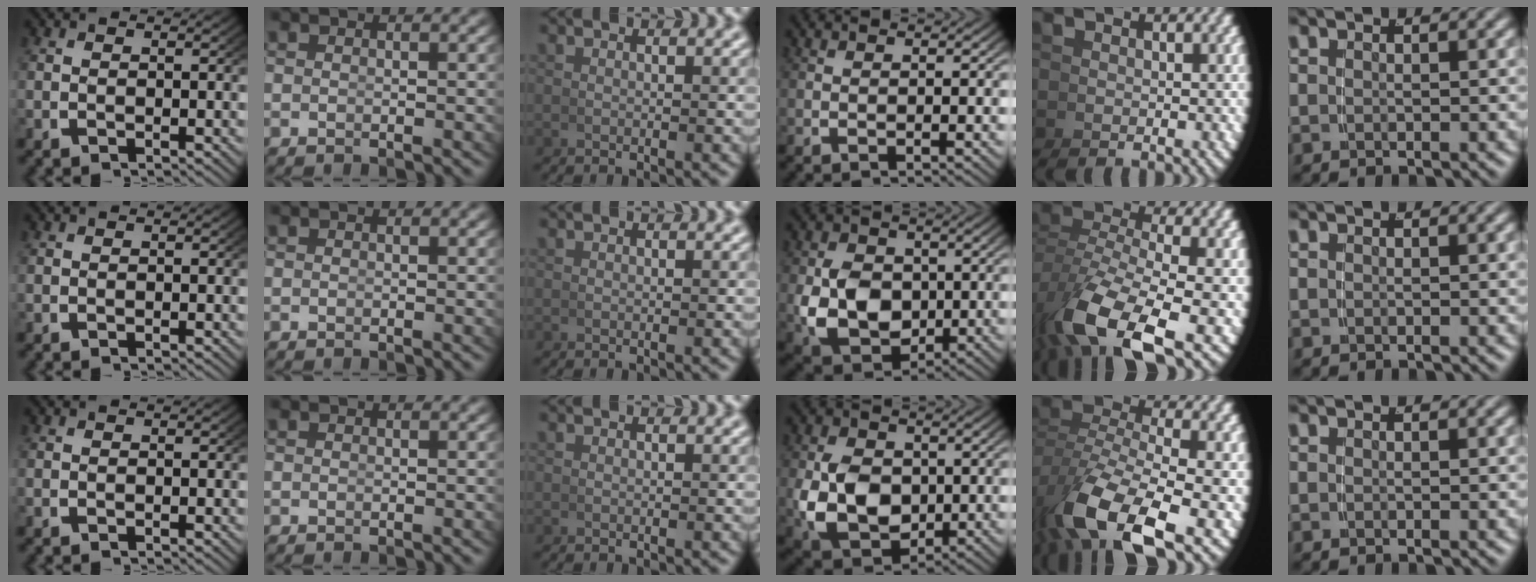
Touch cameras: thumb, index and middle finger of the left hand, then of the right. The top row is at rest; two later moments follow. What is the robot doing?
{"motion": "grasp_and_lifting", "object": "pen"}